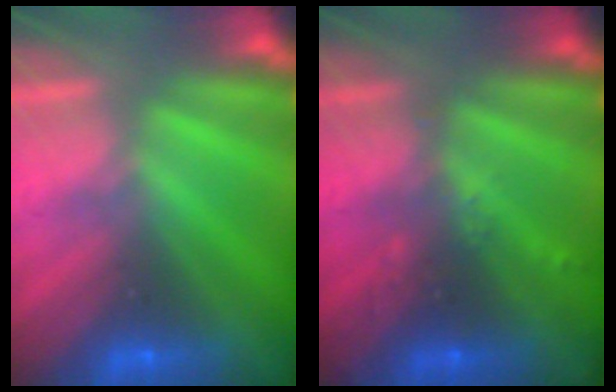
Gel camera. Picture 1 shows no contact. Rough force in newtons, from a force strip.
{"total": 3.0}